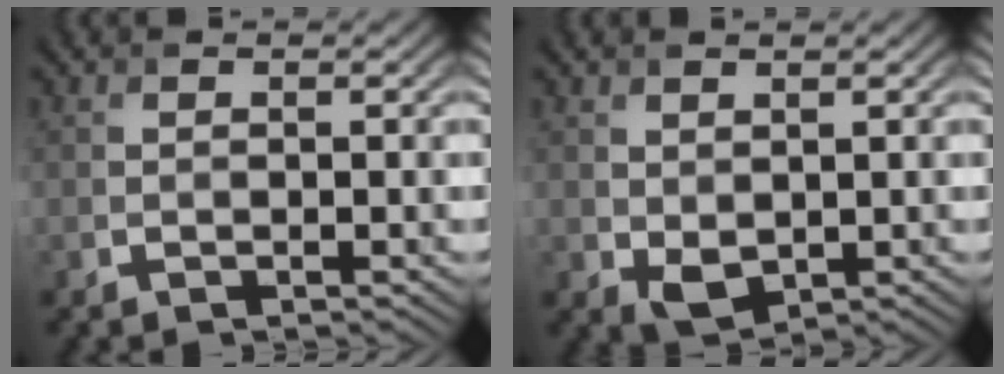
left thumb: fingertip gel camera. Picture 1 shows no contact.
{"total": 2.7, "force": [0.4, 1.9, 1.9], "torque": [-0.042, -0.008, 0.014]}